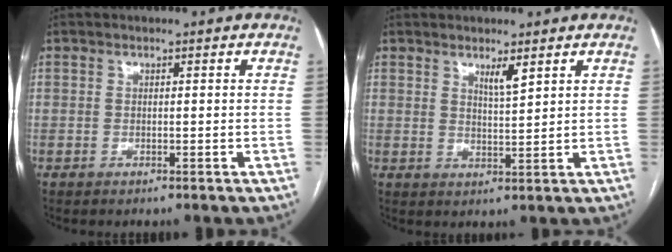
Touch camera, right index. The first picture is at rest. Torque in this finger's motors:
{"motor_torque": [0.11, 0.07, 0.02, 0.03]}